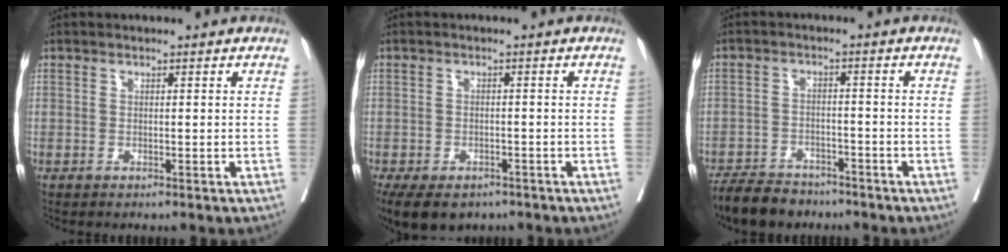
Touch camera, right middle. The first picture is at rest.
{"total": 10.7, "force": [-7.3, 5.9, 5.0], "torque": [-0.103, -0.013, -0.099]}
{"total": 7.6, "force": [-6.6, 3.0, 2.2], "torque": [-0.035, -0.010, -0.109]}